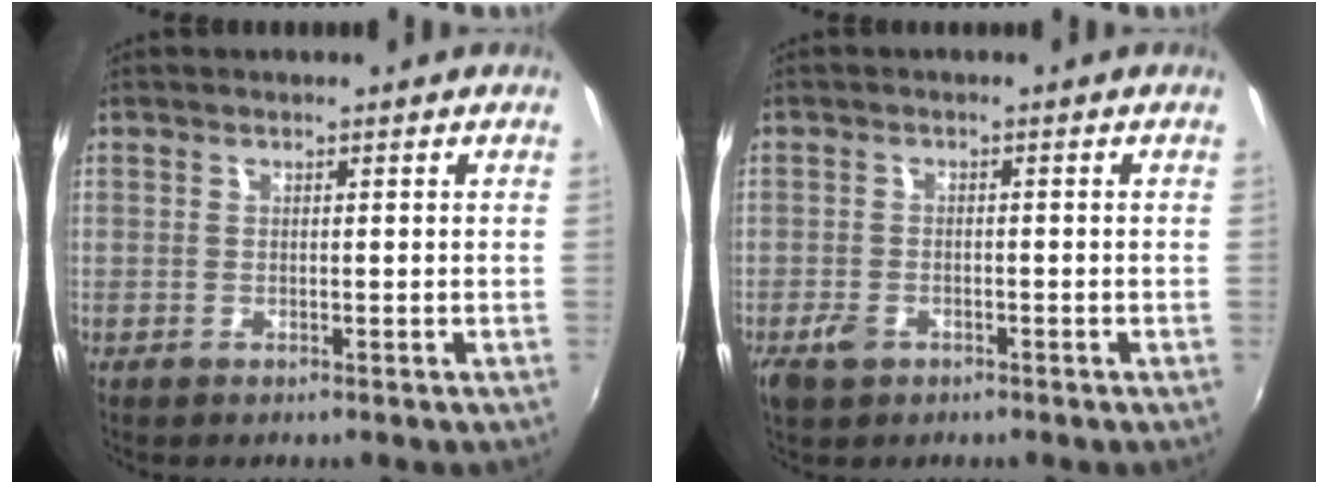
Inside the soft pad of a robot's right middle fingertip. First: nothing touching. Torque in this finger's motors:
{"motor_torque": [0.62, -0.38, 0.04, 0.05]}